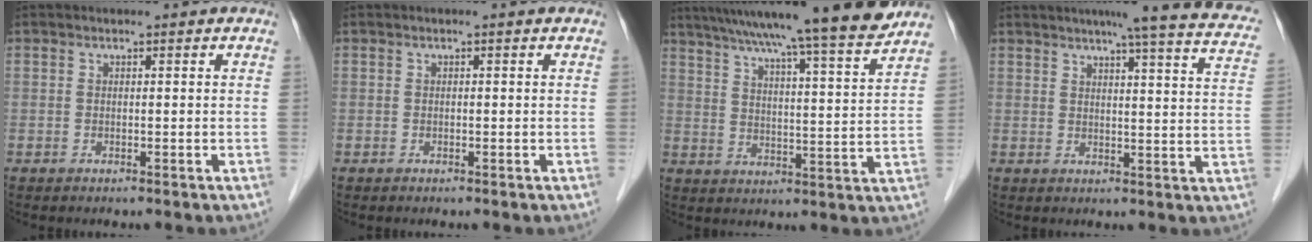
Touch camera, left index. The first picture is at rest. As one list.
[{"total": 0.0}, {"total": 19.1, "force": [16.4, -0.8, 9.7], "torque": [-0.155, -0.006, 0.232]}, {"total": 18.4, "force": [15.5, 1.2, 9.8], "torque": [-0.121, -0.016, 0.167]}]